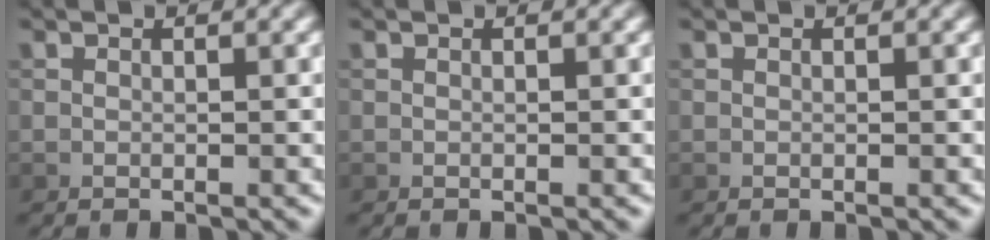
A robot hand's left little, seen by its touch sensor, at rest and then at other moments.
{"total": 0.0}
{"total": 0.0}